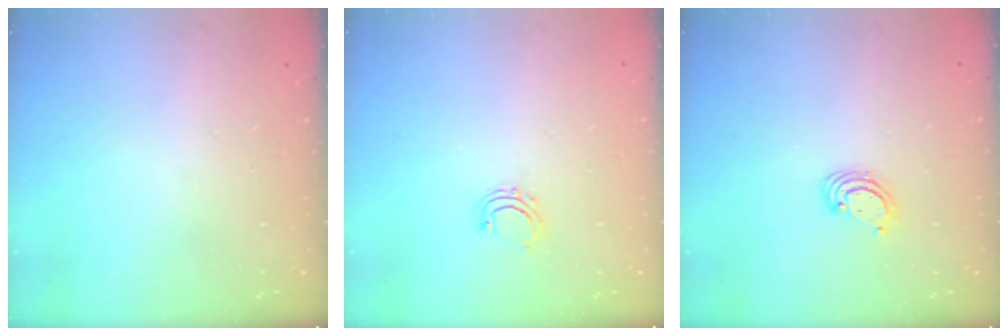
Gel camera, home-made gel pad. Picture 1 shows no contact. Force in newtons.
{"total": 5.1, "press": 5.1, "slide": 0.7}
{"total": 3.4, "press": 3.4, "slide": 0.3}